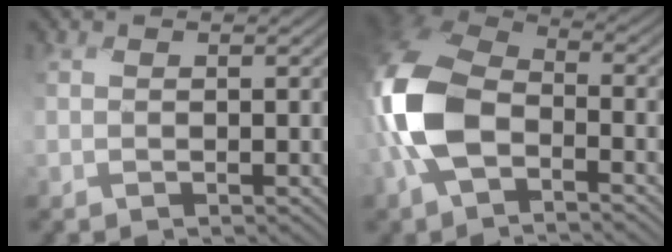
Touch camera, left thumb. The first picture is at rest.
{"total": 12.8, "force": [-4.0, 7.9, 9.2], "torque": [-0.262, 0.000, -0.099]}